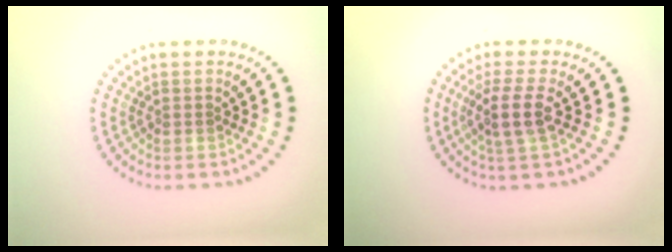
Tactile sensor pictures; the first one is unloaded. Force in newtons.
{"total": 2.7, "press": 2.3, "slide": 1.5}